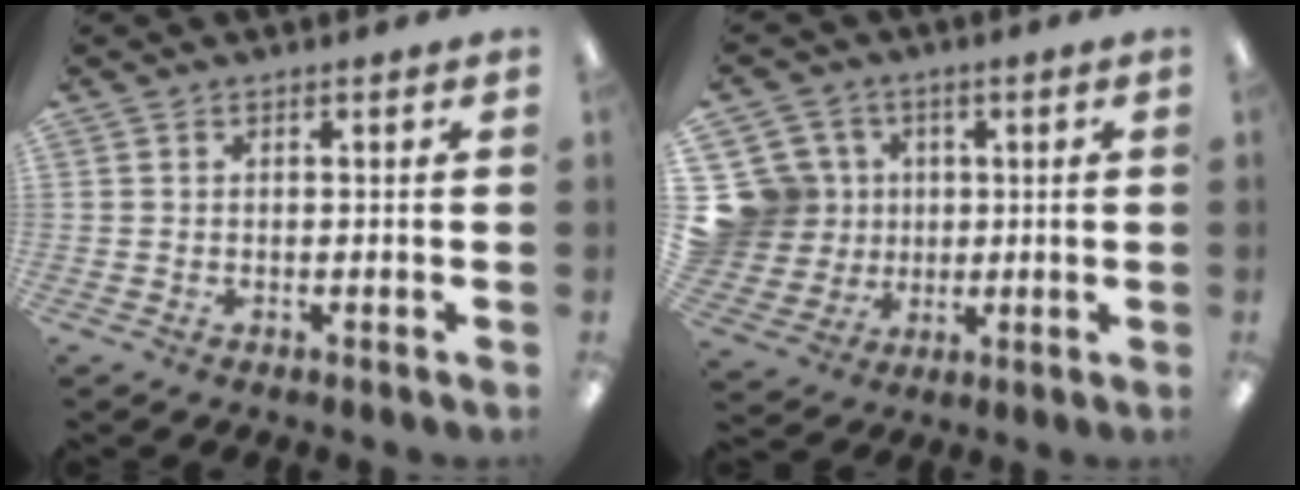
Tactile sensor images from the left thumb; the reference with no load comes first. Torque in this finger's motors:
{"motor_torque": [-0.16, 0.15, 0.50, -0.58, 0.00]}